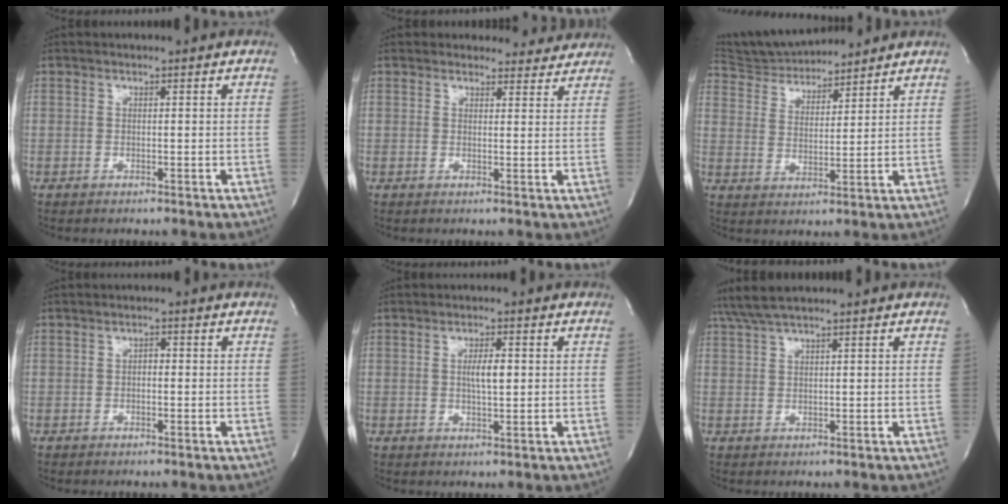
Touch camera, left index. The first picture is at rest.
{"total": 4.8, "force": [4.4, 1.8, -0.6], "torque": [0.023, -0.009, 0.034]}
{"total": 10.3, "force": [10.0, 1.6, 2.2], "torque": [-0.049, 0.018, 0.182]}
{"total": 0.6, "force": [-0.1, 0.3, 0.5], "torque": [-0.007, 0.001, -0.003]}
{"total": 3.3, "force": [0.3, 0.7, 3.2], "torque": [-0.054, -0.001, 0.004]}
{"total": 4.0, "force": [3.4, -0.3, 2.2], "torque": [-0.053, 0.017, 0.072]}